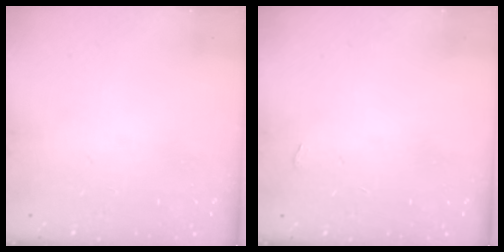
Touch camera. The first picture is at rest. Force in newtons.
{"total": 2.3, "press": 2.3, "slide": 0.3}